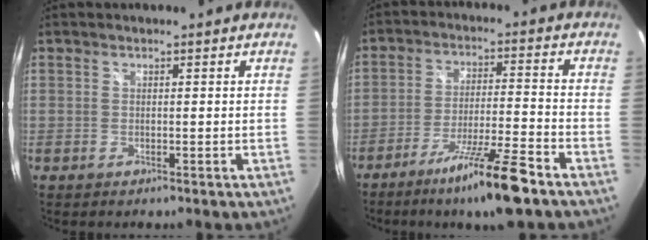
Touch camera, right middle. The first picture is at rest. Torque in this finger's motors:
{"motor_torque": [1.02, -1.12, 0.45, 0.14]}